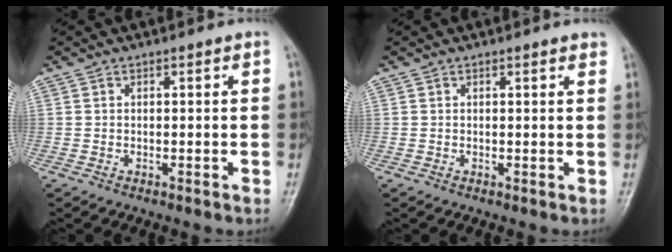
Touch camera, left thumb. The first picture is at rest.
{"total": 1.5, "force": [1.4, 0.2, 0.5], "torque": [-0.004, -0.006, 0.010]}